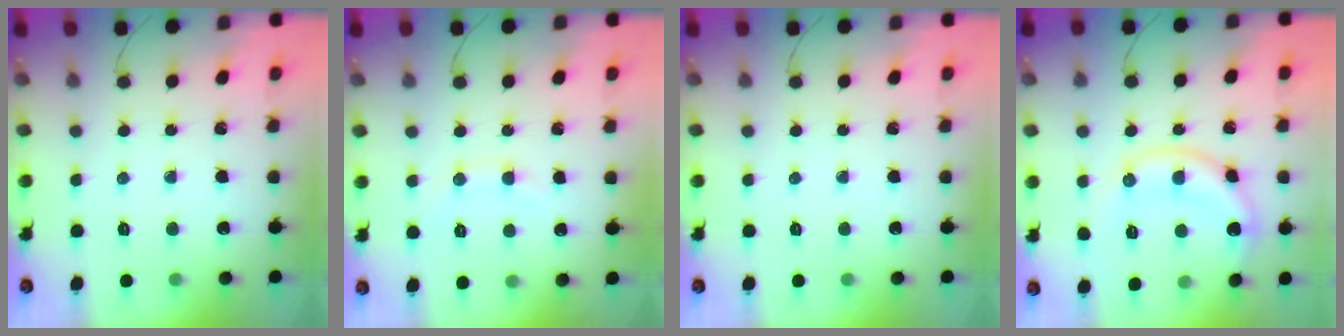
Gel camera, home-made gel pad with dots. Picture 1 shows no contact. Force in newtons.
{"total": 6.3, "press": 6.1, "slide": 1.5}
{"total": 0.0}
{"total": 12.3, "press": 12.3, "slide": 1.0}